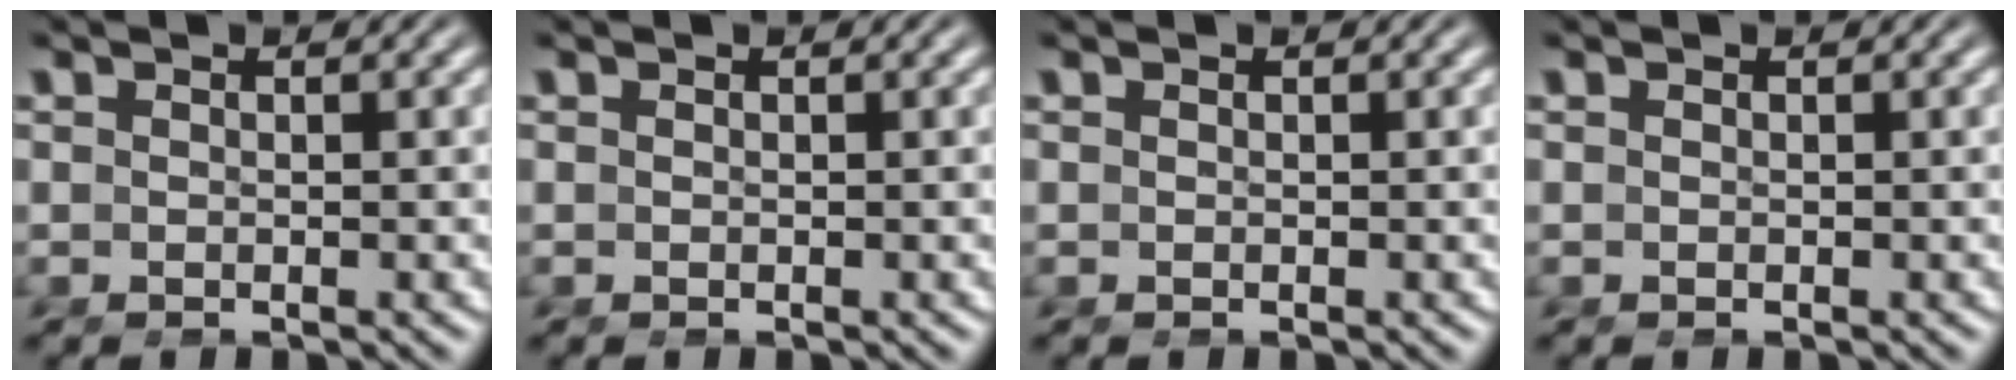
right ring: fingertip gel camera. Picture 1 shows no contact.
{"total": 0.0}
{"total": 0.0}
{"total": 0.0}